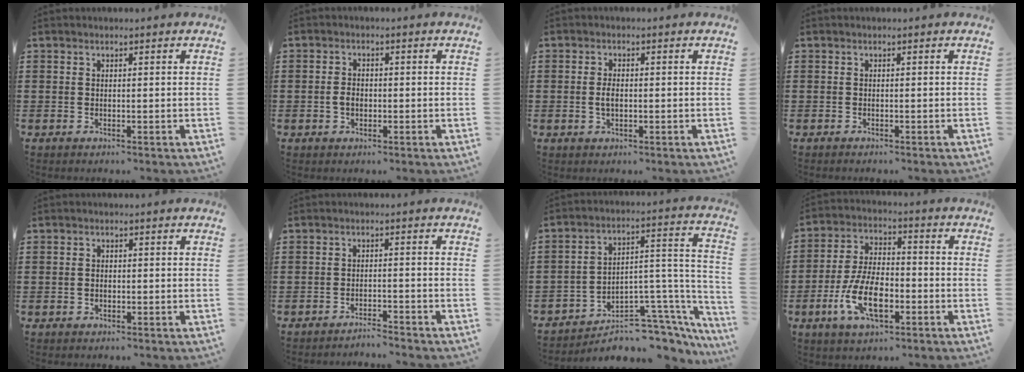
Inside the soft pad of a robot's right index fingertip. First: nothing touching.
{"total": 2.0, "force": [-0.4, 1.3, 1.4], "torque": [-0.029, 0.005, -0.008]}
{"total": 2.4, "force": [-0.2, 1.1, 2.1], "torque": [-0.048, 0.000, -0.007]}
{"total": 0.0}
{"total": 0.8, "force": [-0.2, 0.6, 0.6], "torque": [-0.013, 0.002, -0.005]}
{"total": 2.2, "force": [-2.2, -0.2, 0.2], "torque": [-0.007, 0.003, -0.047]}
{"total": 6.8, "force": [-5.6, 2.9, 2.6], "torque": [-0.040, 0.002, -0.103]}
{"total": 10.4, "force": [-3.8, 4.7, 8.4], "torque": [-0.190, -0.008, -0.072]}